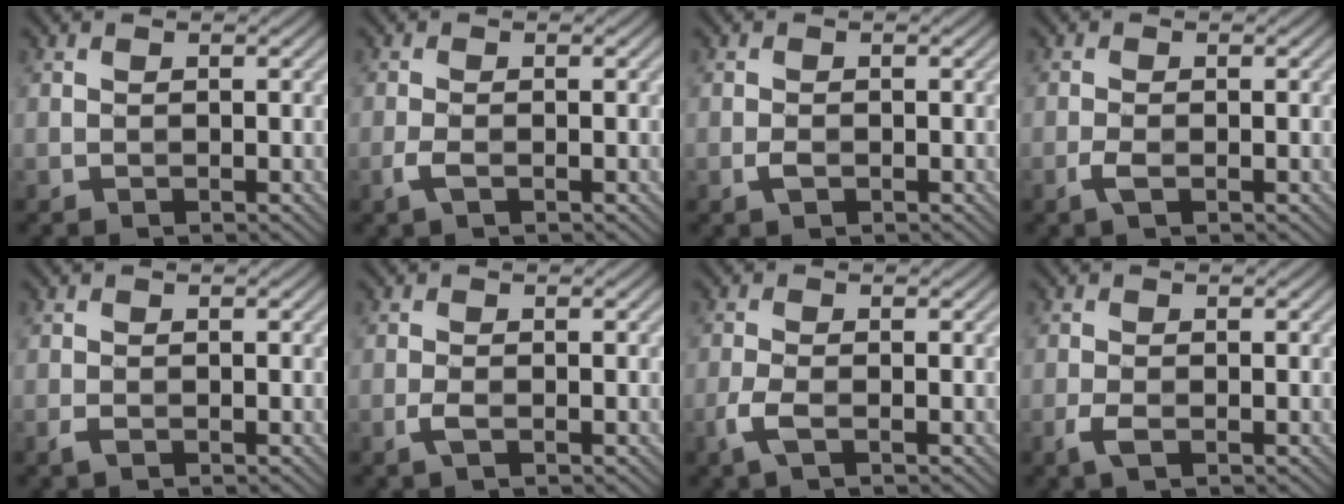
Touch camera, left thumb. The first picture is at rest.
{"total": 1.7, "force": [-0.9, 0.4, 1.4], "torque": [-0.036, 0.001, -0.021]}
{"total": 1.2, "force": [-0.6, 0.5, 0.9], "torque": [-0.020, 0.001, -0.012]}
{"total": 1.7, "force": [-0.8, 0.4, 1.4], "torque": [-0.035, 0.000, -0.020]}
{"total": 1.0, "force": [-0.6, 0.3, 0.8], "torque": [-0.020, -0.001, -0.012]}
{"total": 1.5, "force": [-0.7, 0.3, 1.3], "torque": [-0.032, 0.000, -0.018]}
{"total": 2.8, "force": [-1.3, 0.7, 2.3], "torque": [-0.061, 0.001, -0.034]}
{"total": 2.0, "force": [-1.0, 0.6, 1.6], "torque": [-0.041, -0.001, -0.023]}